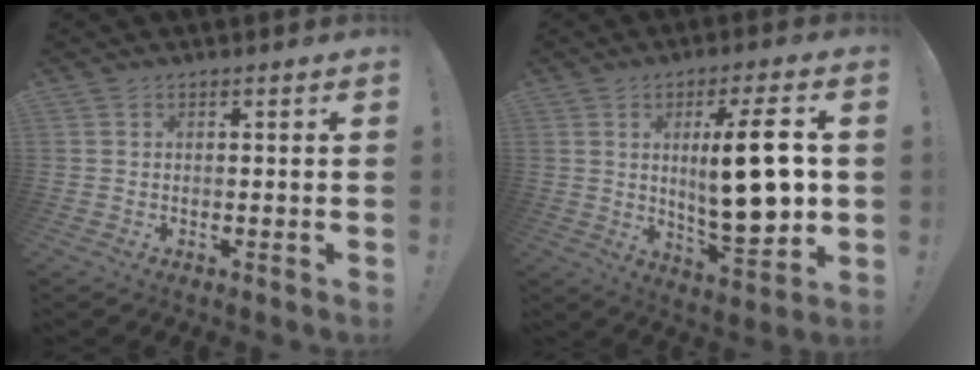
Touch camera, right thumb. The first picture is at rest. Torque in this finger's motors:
{"motor_torque": [-0.02, 0.82, 0.85, 0.65, 0.22]}